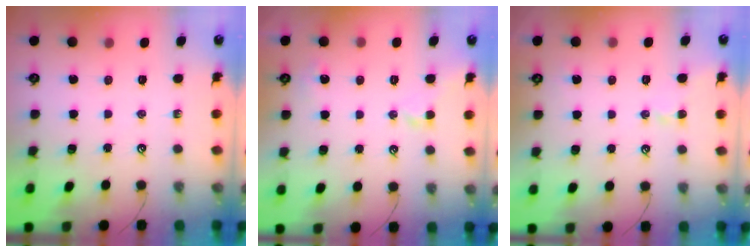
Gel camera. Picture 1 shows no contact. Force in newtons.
{"total": 0.9, "press": 0.7, "slide": 0.5}
{"total": 2.2, "press": 2.2, "slide": 0.3}